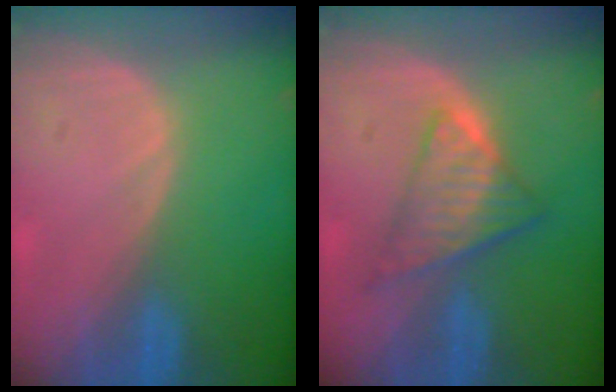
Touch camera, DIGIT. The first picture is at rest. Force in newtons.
{"total": 6.9, "press": 6.1, "slide": 3.2}